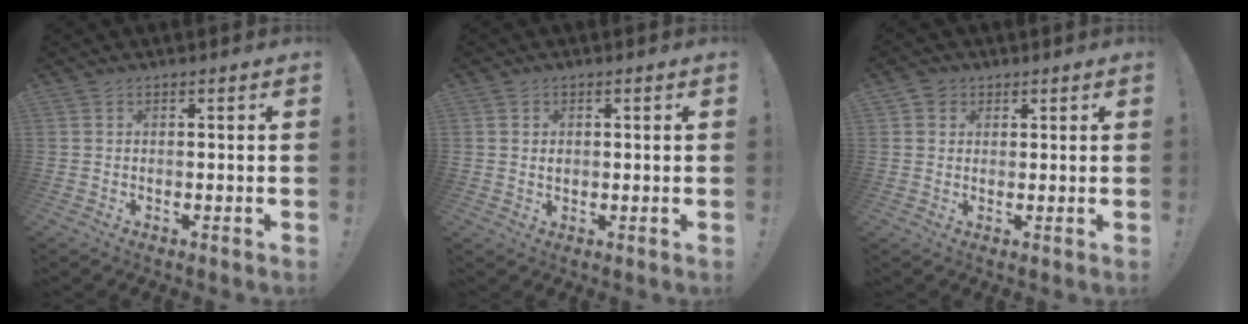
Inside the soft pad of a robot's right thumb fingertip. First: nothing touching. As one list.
[{"total": 1.2, "force": [0.4, 1.1, 0.3], "torque": [0.001, 0.000, 0.005]}, {"total": 2.7, "force": [1.4, 2.3, 0.3], "torque": [-0.005, -0.003, 0.024]}]